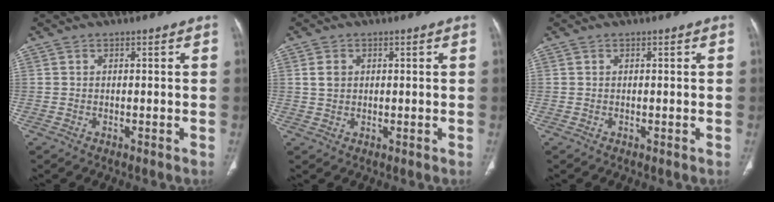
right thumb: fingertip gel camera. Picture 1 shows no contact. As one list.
[{"total": 2.3, "force": [0.6, 1.8, 1.3], "torque": [-0.021, -0.001, 0.015]}, {"total": 0.0}]